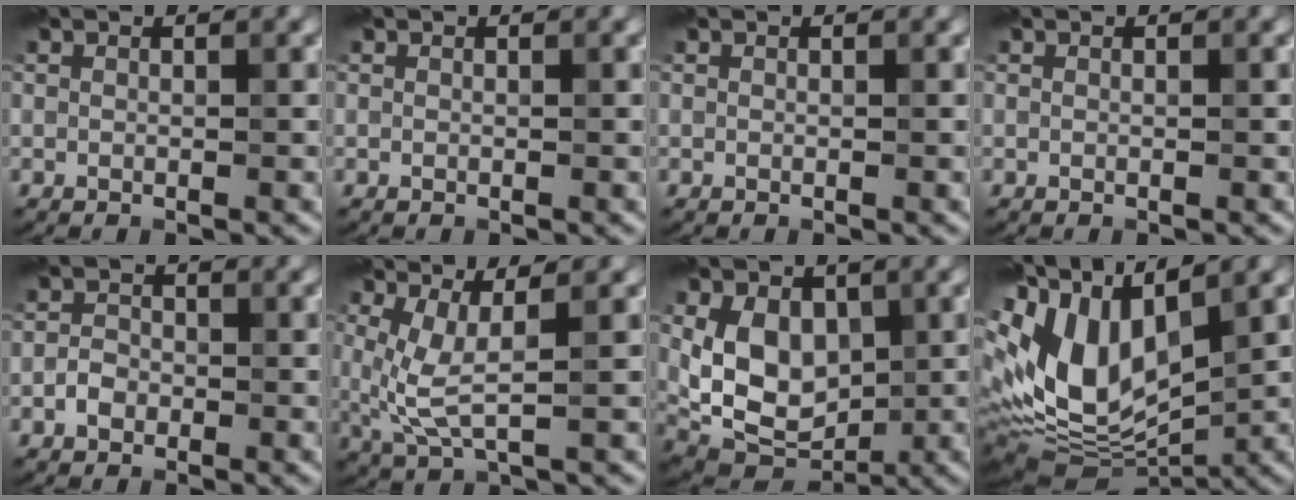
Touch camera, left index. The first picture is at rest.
{"total": 0.0}
{"total": 0.0}
{"total": 0.0}
{"total": 1.7, "force": [-0.7, 1.3, 0.8], "torque": [-0.012, 0.003, -0.018]}
{"total": 3.8, "force": [0.6, 1.0, 3.6], "torque": [-0.087, -0.010, 0.018]}
{"total": 7.5, "force": [0.8, 5.4, 5.1], "torque": [-0.098, -0.015, 0.016]}
{"total": 12.5, "force": [1.9, 7.1, 10.1], "torque": [-0.223, 0.002, 0.032]}